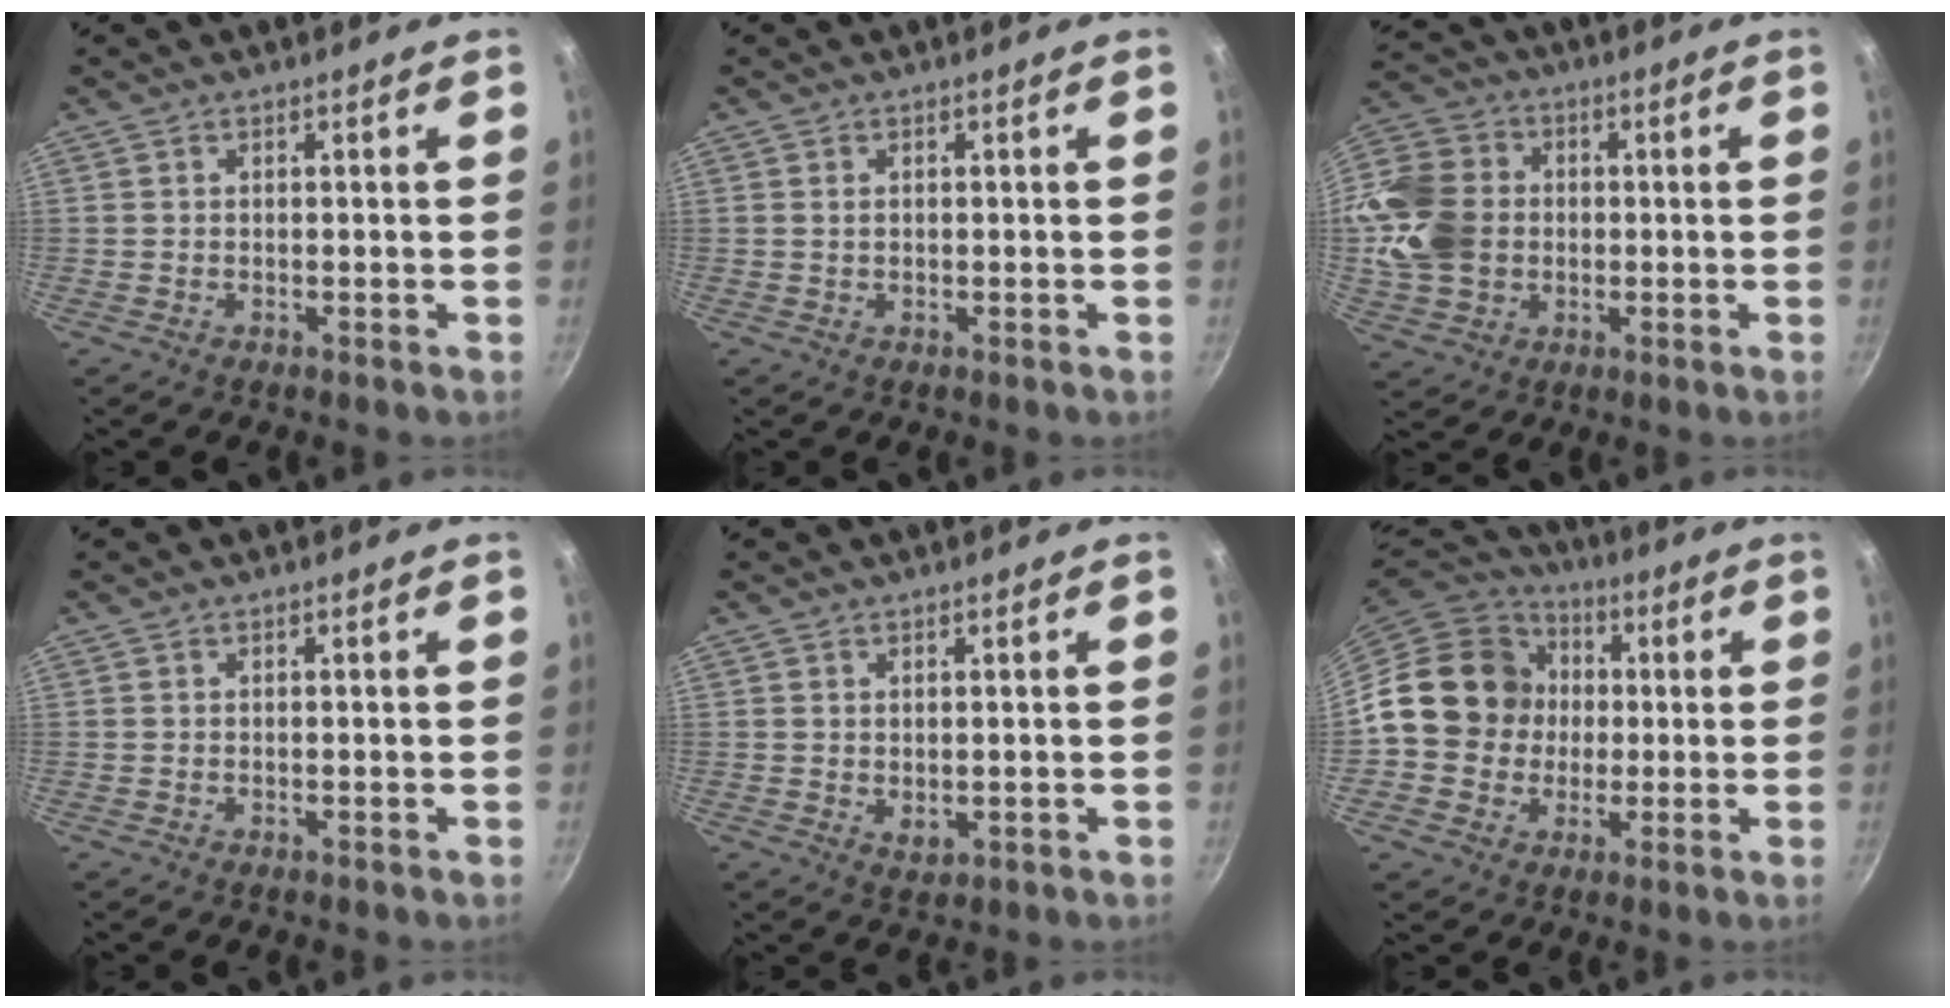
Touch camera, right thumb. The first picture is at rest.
{"total": 0.9, "force": [0.2, 0.6, 0.6], "torque": [-0.009, 0.002, 0.004]}
{"total": 16.0, "force": [0.1, 13.2, 9.1], "torque": [-0.166, 0.019, -0.002]}
{"total": 0.0}
{"total": 2.0, "force": [0.4, 1.3, 1.5], "torque": [-0.021, -0.010, 0.010]}
{"total": 17.0, "force": [0.8, 15.1, 7.9], "torque": [-0.107, 0.031, 0.003]}